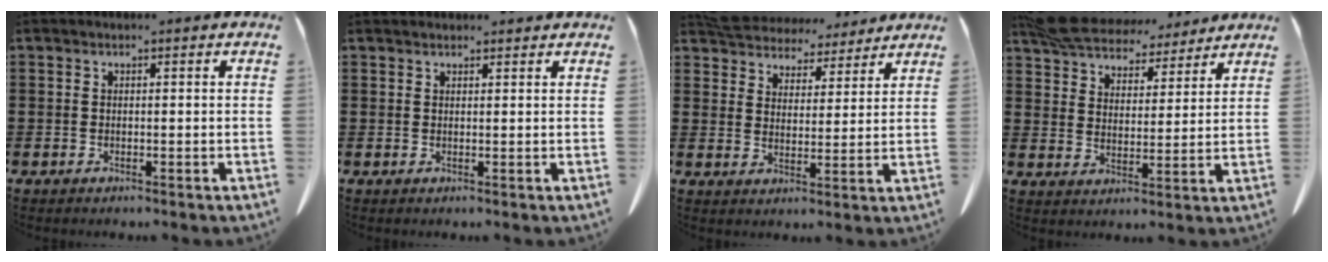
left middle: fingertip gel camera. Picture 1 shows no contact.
{"total": 1.2, "force": [1.1, 0.3, 0.3], "torque": [-0.008, 0.000, 0.023]}
{"total": 5.8, "force": [5.7, 1.3, 0.3], "torque": [-0.037, -0.029, 0.104]}
{"total": 7.9, "force": [7.5, 2.0, 1.8], "torque": [-0.072, -0.031, 0.141]}